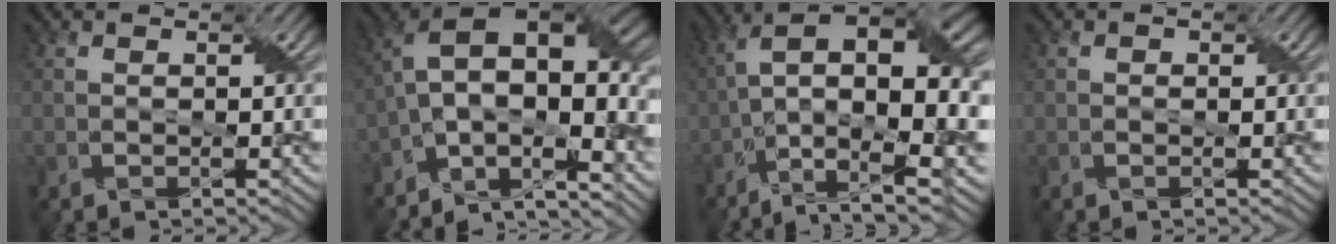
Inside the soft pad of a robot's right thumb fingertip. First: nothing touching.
{"total": 15.8, "force": [-4.3, 7.9, 13.1], "torque": [-0.224, -0.009, -0.062]}
{"total": 16.2, "force": [-1.3, 7.5, 14.3], "torque": [-0.267, -0.011, -0.016]}
{"total": 0.5, "force": [-0.1, 0.5, 0.0], "torque": [0.003, -0.005, -0.003]}